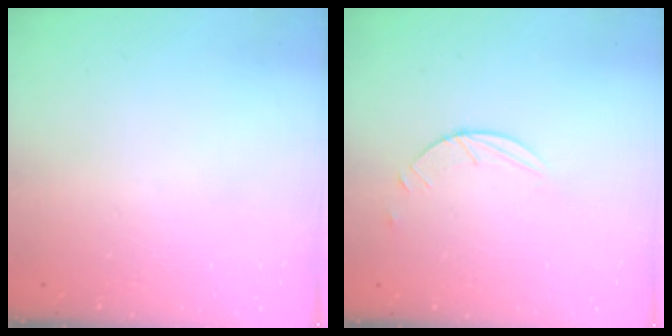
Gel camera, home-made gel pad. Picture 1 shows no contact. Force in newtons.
{"total": 2.9, "press": 2.8, "slide": 0.3}